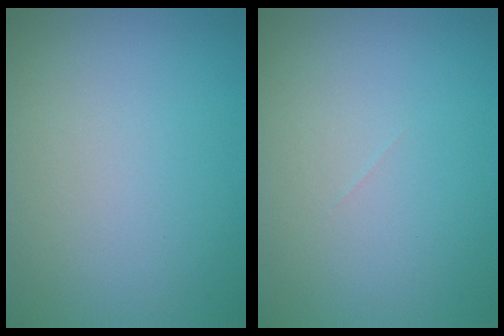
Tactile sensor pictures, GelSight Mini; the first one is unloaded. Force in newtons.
{"total": 0.0}